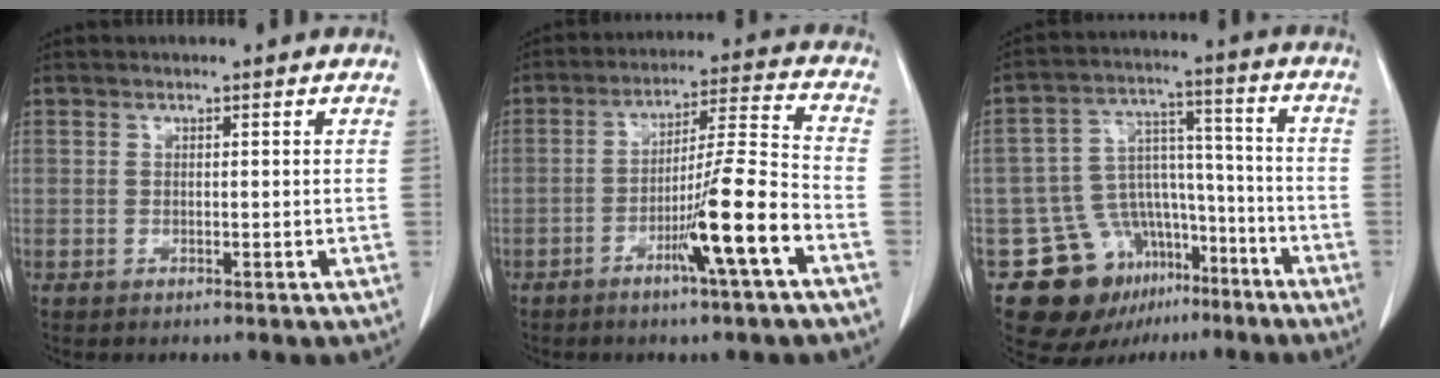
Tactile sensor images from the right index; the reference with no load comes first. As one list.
[{"total": 11.5, "force": [-5.1, -0.9, 10.3], "torque": [-0.177, 0.000, -0.087]}, {"total": 13.9, "force": [-8.9, 9.5, 4.7], "torque": [-0.071, 0.066, -0.131]}]